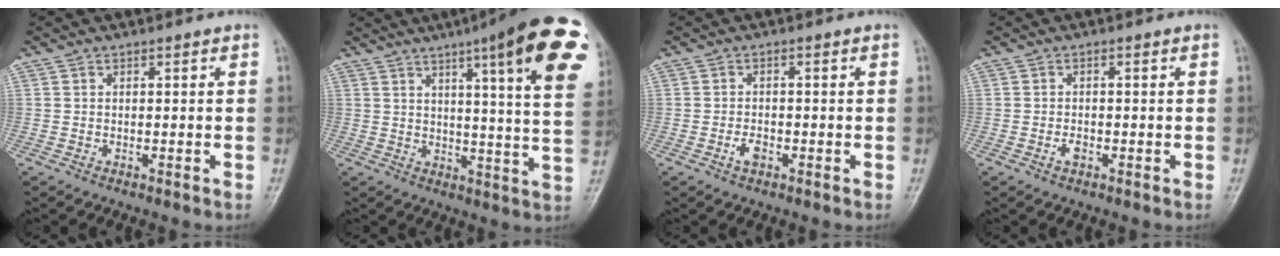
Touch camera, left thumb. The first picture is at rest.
{"total": 22.4, "force": [10.8, 3.6, 19.4], "torque": [-0.231, -0.028, 0.129]}
{"total": 2.2, "force": [-1.0, 1.2, 1.6], "torque": [-0.027, 0.007, -0.019]}
{"total": 1.5, "force": [-0.7, 0.8, 1.0], "torque": [-0.018, 0.004, -0.012]}